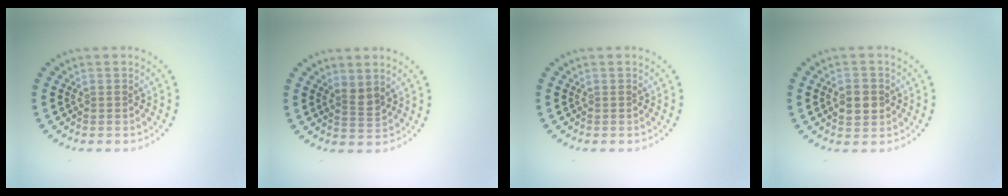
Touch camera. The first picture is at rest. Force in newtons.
{"total": 1.5, "press": 1.2, "slide": 1.0}
{"total": 0.0}
{"total": 3.1, "press": 3.0, "slide": 0.2}